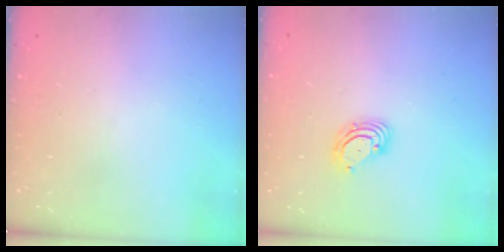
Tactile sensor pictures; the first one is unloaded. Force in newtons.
{"total": 3.9, "press": 3.9, "slide": 0.2}